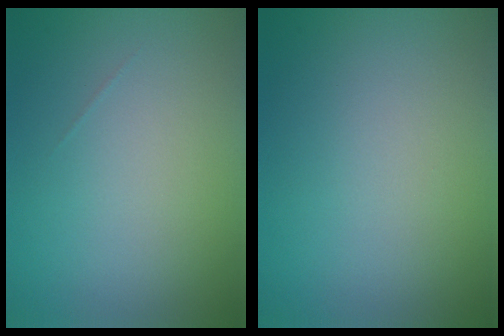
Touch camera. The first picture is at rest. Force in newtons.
{"total": 0.0}